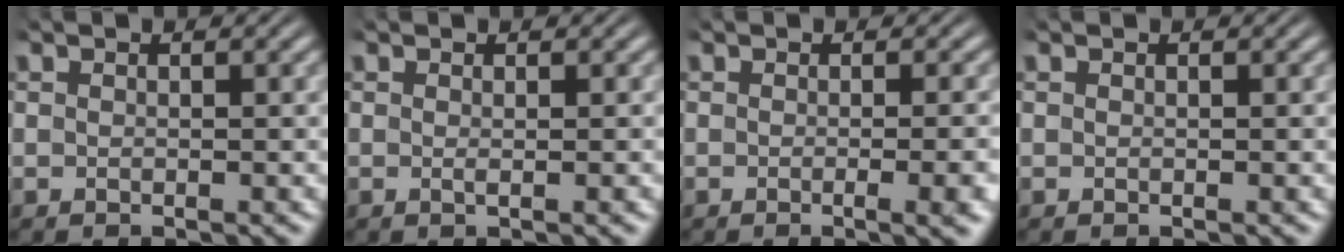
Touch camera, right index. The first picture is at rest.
{"total": 0.6, "force": [0.0, -0.2, 0.5], "torque": [-0.006, 0.000, -0.002]}
{"total": 2.3, "force": [-0.8, -0.2, 2.1], "torque": [-0.020, 0.009, -0.019]}
{"total": 0.0}